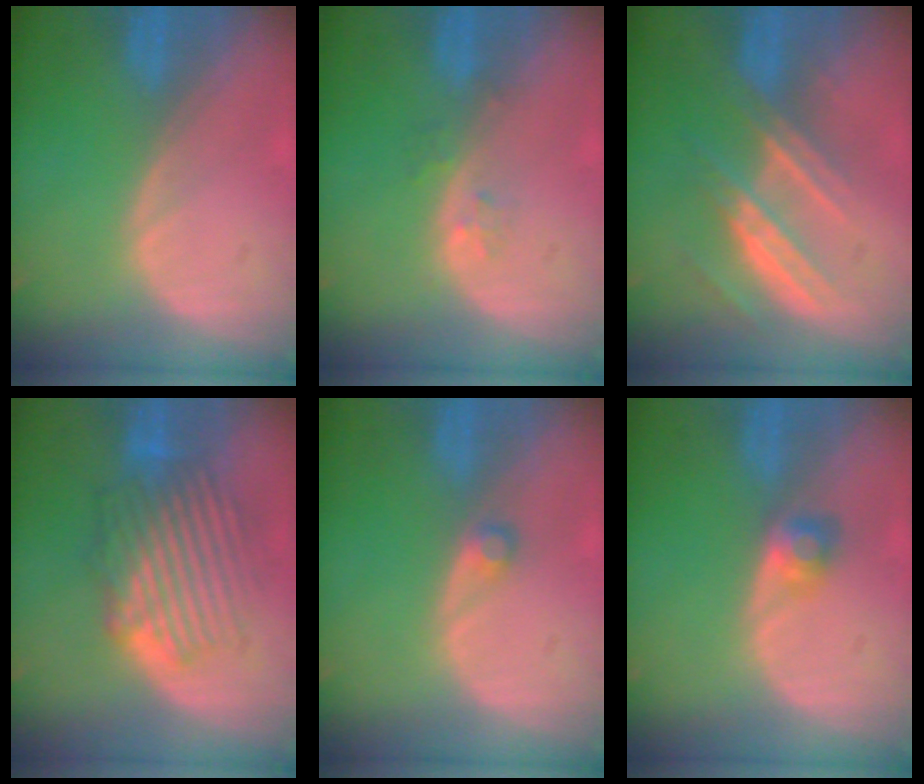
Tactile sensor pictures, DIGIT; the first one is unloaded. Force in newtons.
{"total": 1.6, "press": 1.6, "slide": 0.1}
{"total": 7.4, "press": 6.7, "slide": 3.1}
{"total": 8.7, "press": 8.4, "slide": 2.1}
{"total": 1.3, "press": 1.2, "slide": 0.3}
{"total": 2.5, "press": 2.3, "slide": 0.9}